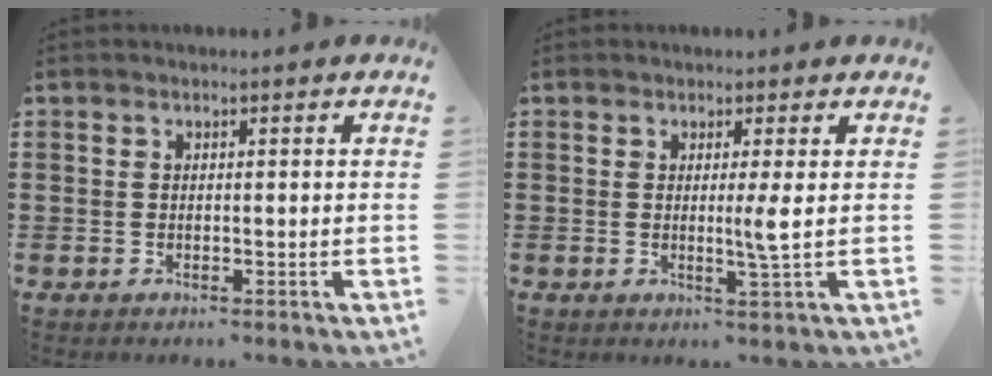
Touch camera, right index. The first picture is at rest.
{"total": 2.9, "force": [0.3, -0.7, 2.8], "torque": [-0.045, -0.013, 0.000]}